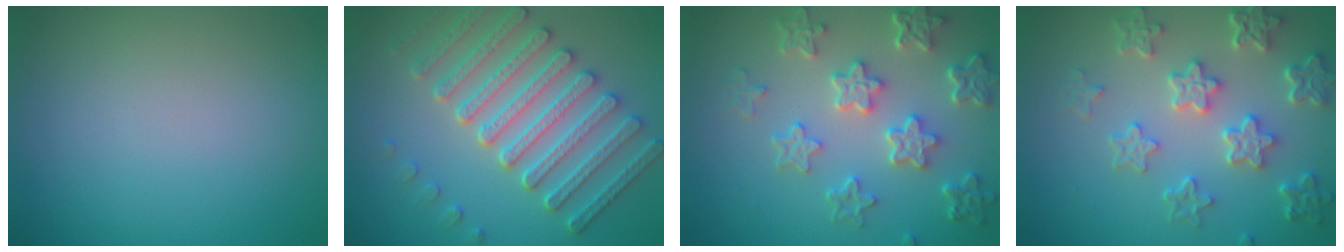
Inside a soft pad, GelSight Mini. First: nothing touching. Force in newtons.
{"total": 6.1, "press": 5.6, "slide": 2.2}
{"total": 5.6, "press": 4.4, "slide": 3.4}
{"total": 5.5, "press": 4.4, "slide": 3.3}